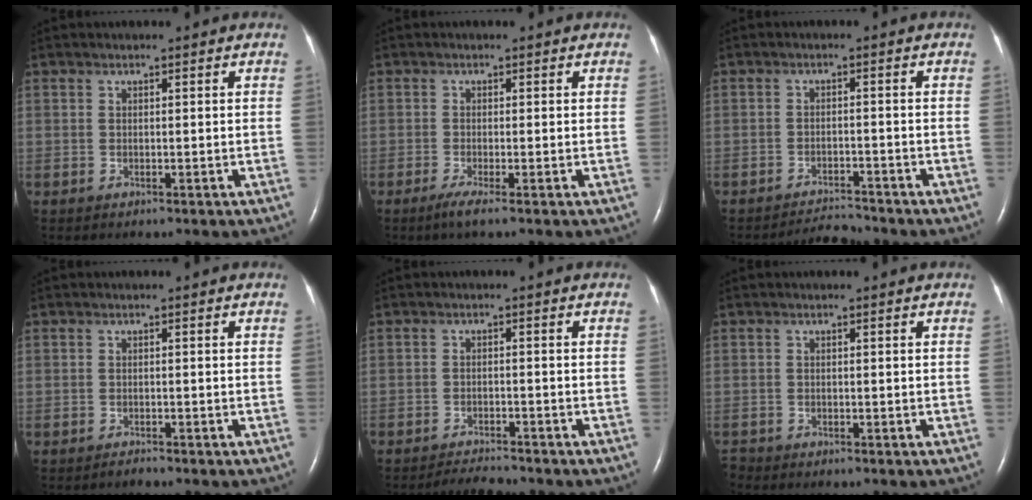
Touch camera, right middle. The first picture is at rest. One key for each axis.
{"total": 2.0, "fx": -1.2, "fy": -0.3, "fz": 1.6, "tx": -0.035, "ty": -0.009, "tz": -0.028}
{"total": 3.1, "fx": -3.0, "fy": -0.4, "fz": -0.3, "tx": -0.001, "ty": -0.016, "tz": -0.047}
{"total": 0.7, "fx": -0.7, "fy": -0.1, "fz": 0.1, "tx": -0.003, "ty": -0.002, "tz": -0.011}
{"total": 3.0, "fx": -3.0, "fy": -0.1, "fz": 0.3, "tx": -0.012, "ty": -0.016, "tz": -0.050}
{"total": 0.8, "fx": -0.7, "fy": 0.0, "fz": -0.1, "tx": 0.001, "ty": -0.005, "tz": -0.014}